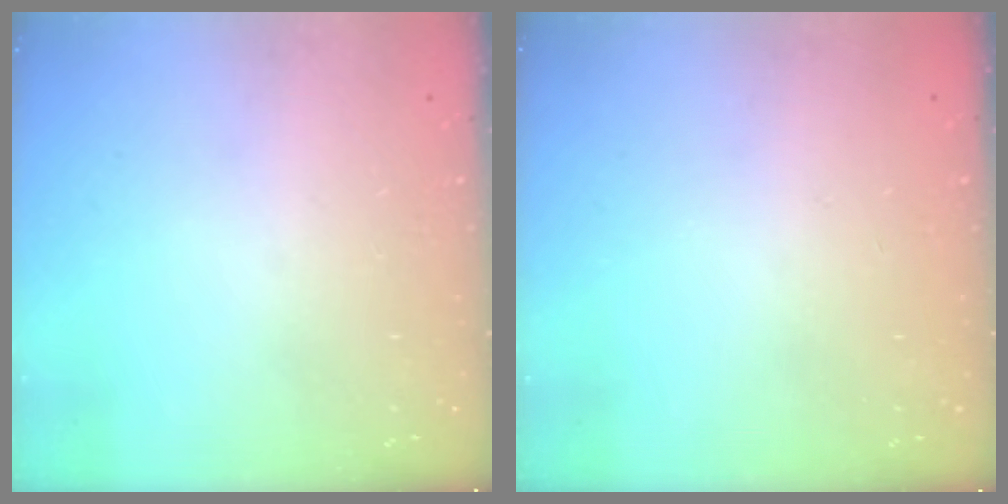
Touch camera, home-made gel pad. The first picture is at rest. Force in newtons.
{"total": 0.0}